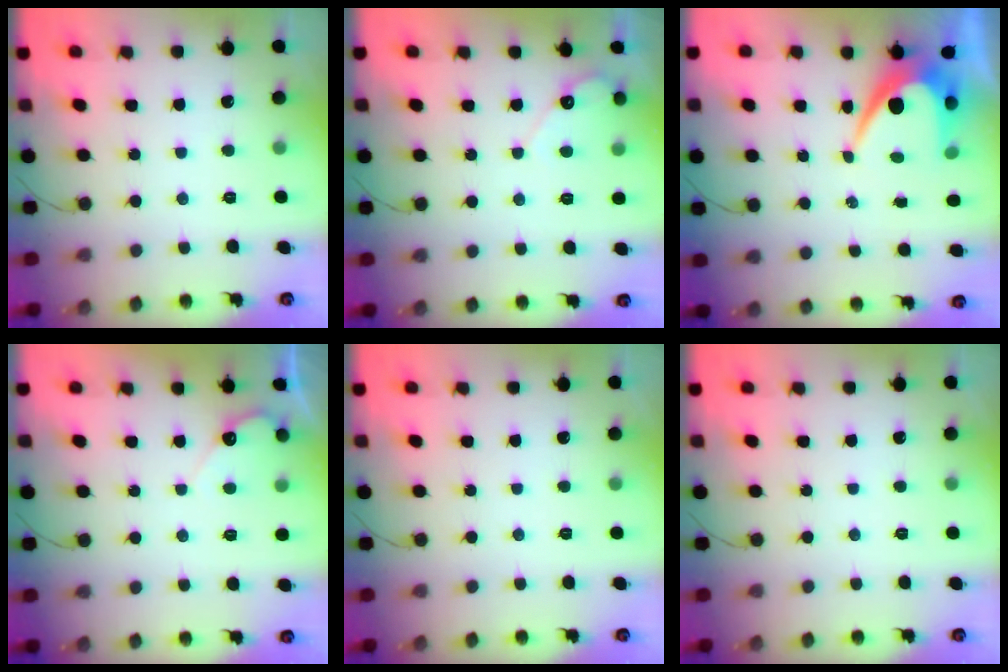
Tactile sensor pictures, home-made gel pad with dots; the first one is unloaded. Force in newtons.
{"total": 3.8, "press": 3.8, "slide": 0.2}
{"total": 7.9, "press": 7.8, "slide": 0.5}
{"total": 4.2, "press": 4.2, "slide": 0.2}
{"total": 0.0}
{"total": 0.0}